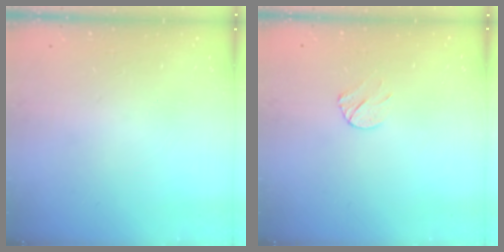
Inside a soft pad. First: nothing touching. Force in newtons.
{"total": 5.6, "press": 5.5, "slide": 0.7}